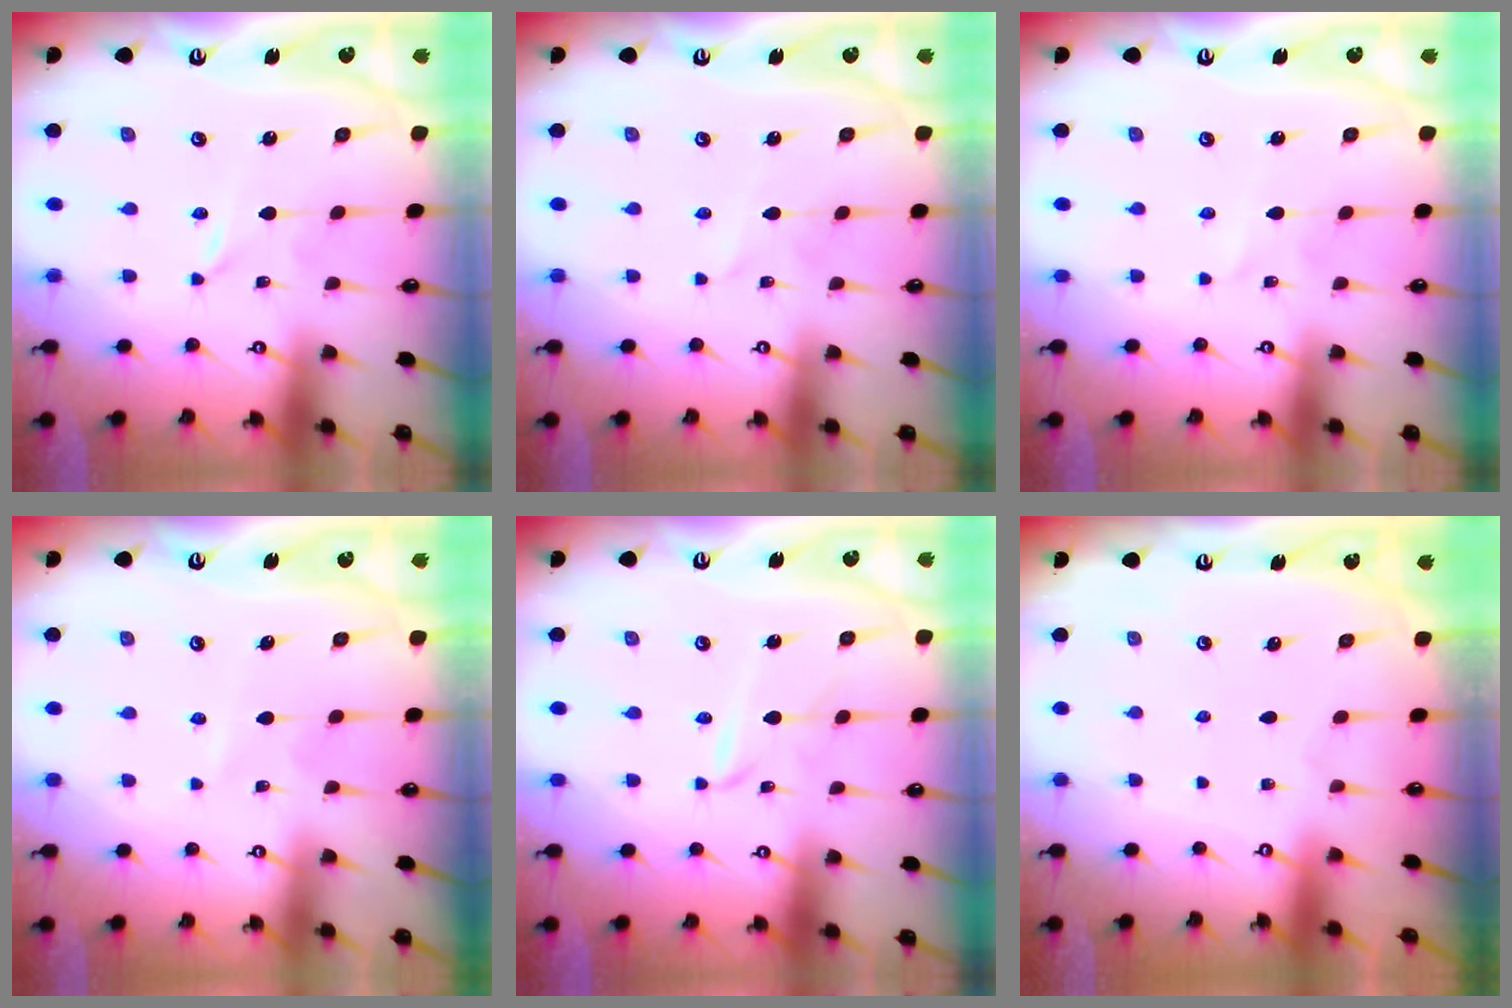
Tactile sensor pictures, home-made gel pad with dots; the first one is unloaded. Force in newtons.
{"total": 1.6, "press": 1.6, "slide": 0.1}
{"total": 1.8, "press": 1.7, "slide": 0.2}
{"total": 3.5, "press": 3.4, "slide": 0.4}
{"total": 2.6, "press": 2.6, "slide": 0.2}
{"total": 0.0}